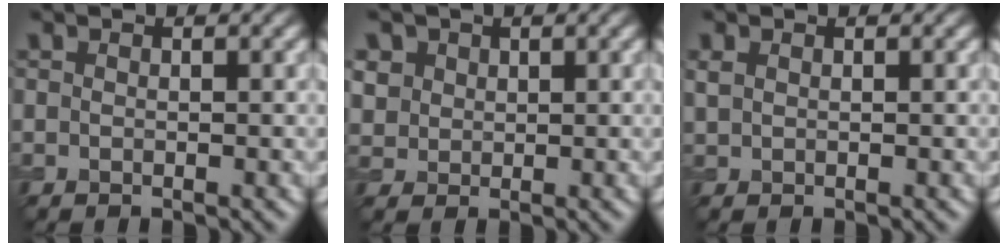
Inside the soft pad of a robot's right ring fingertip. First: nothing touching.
{"total": 3.0, "force": [1.3, 2.6, 1.0], "torque": [-0.042, 0.004, 0.039]}
{"total": 0.8, "force": [0.4, 0.5, 0.4], "torque": [-0.014, -0.002, 0.010]}